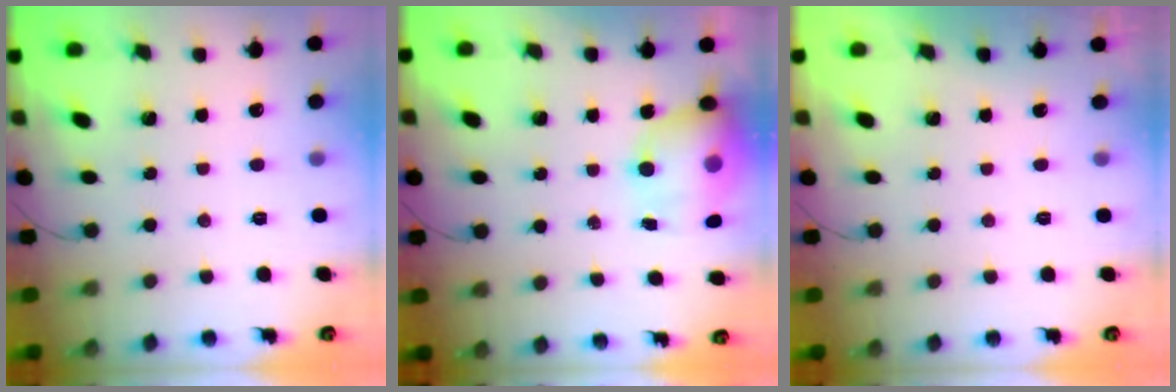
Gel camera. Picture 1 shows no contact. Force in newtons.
{"total": 13.1, "press": 12.7, "slide": 3.2}
{"total": 0.0}